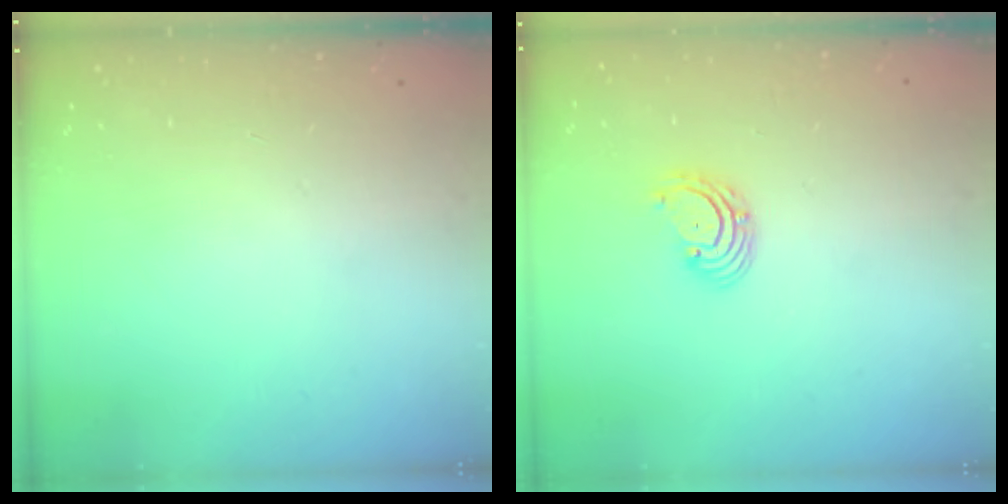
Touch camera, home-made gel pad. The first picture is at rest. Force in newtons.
{"total": 2.7, "press": 2.7, "slide": 0.1}